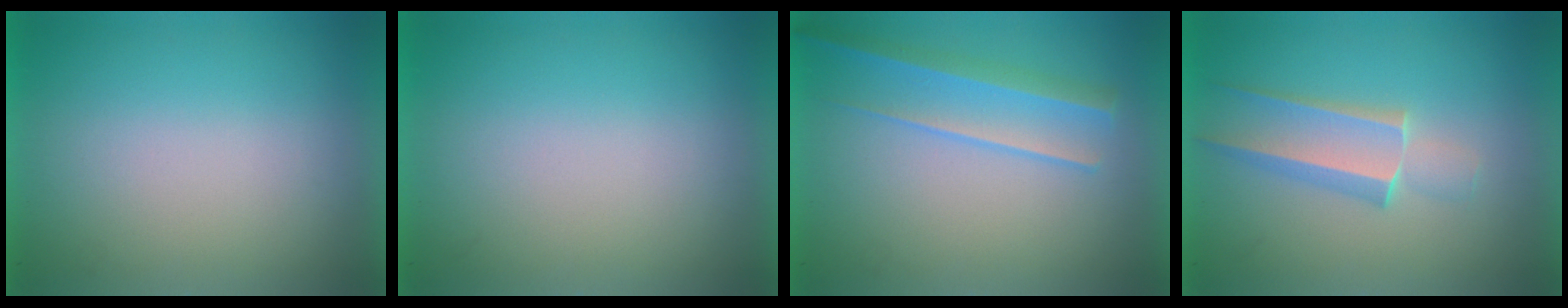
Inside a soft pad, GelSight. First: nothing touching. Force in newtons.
{"total": 0.0}
{"total": 2.1}
{"total": 2.2}